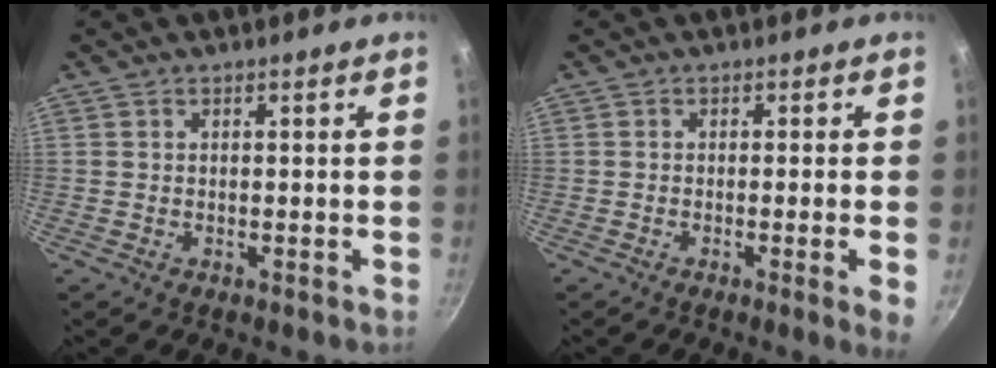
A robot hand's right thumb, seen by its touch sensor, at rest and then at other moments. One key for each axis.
{"total": 3.3, "fx": -0.8, "fy": -0.3, "fz": 3.2, "tx": -0.052, "ty": -0.008, "tz": -0.013}